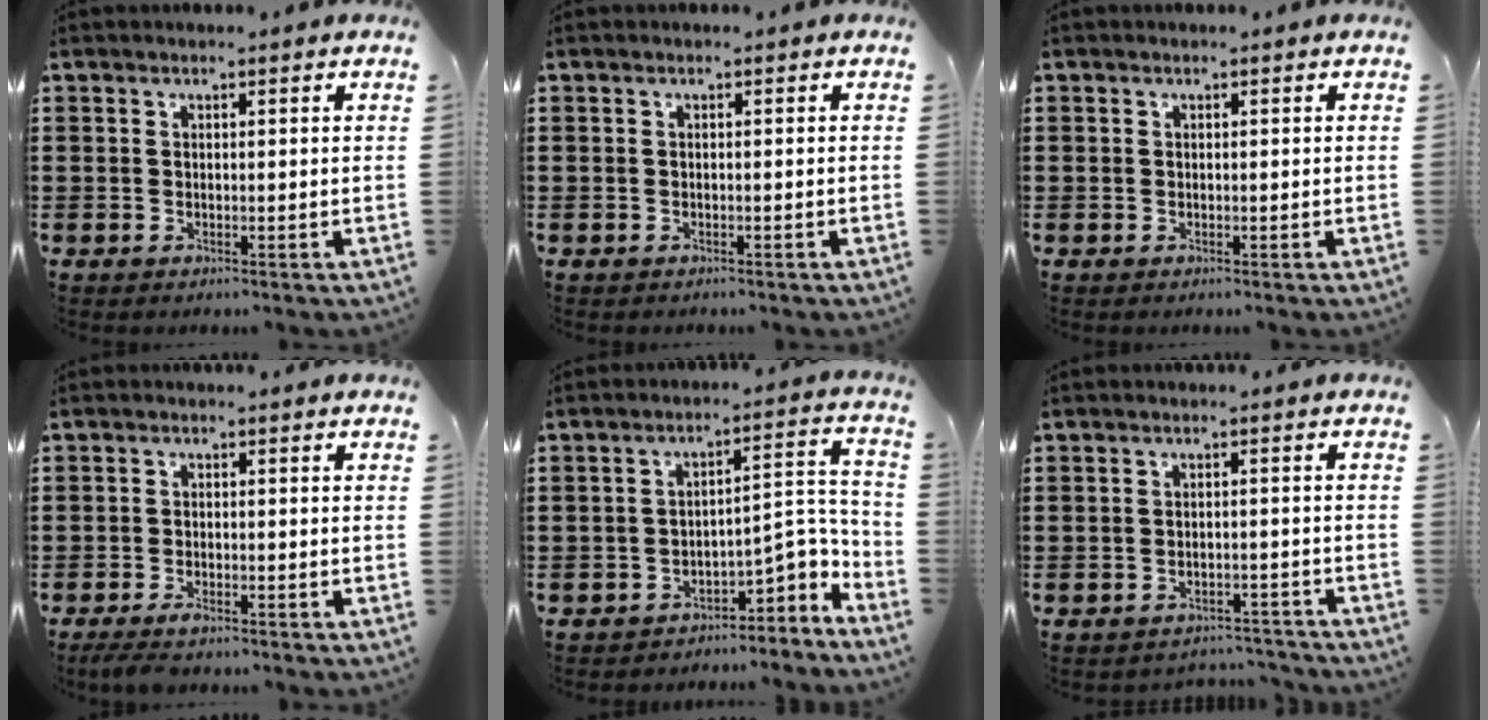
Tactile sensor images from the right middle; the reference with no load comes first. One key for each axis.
{"total": 0.0}
{"total": 0.0}
{"total": 1.9, "fx": -1.5, "fy": 0.3, "fz": 1.2, "tx": -0.038, "ty": -0.007, "tz": -0.032}
{"total": 4.8, "fx": -3.8, "fy": 1.9, "fz": 2.3, "tx": -0.026, "ty": -0.015, "tz": -0.081}
{"total": 2.3, "fx": -2.3, "fy": 0.2, "fz": 0.1, "tx": -0.009, "ty": -0.002, "tz": -0.049}